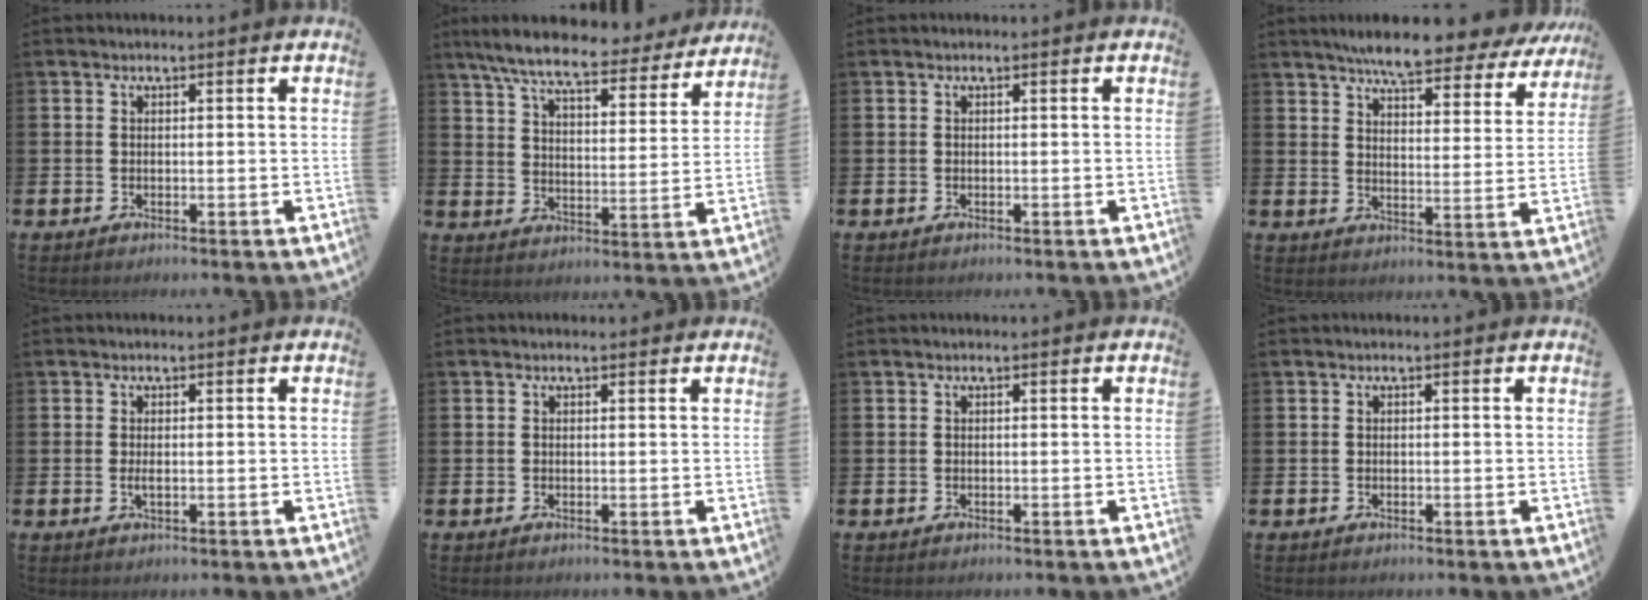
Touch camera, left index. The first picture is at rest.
{"total": 8.8, "force": [7.9, 1.2, 3.7], "torque": [-0.096, -0.044, 0.134]}
{"total": 0.0}
{"total": 7.3, "force": [6.8, 0.7, 2.5], "torque": [-0.069, -0.036, 0.119]}
{"total": 1.1, "force": [-0.1, 0.4, 1.0], "torque": [-0.020, 0.002, -0.003]}
{"total": 0.0}
{"total": 0.0}
{"total": 0.0}